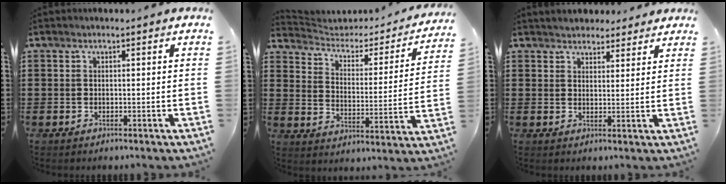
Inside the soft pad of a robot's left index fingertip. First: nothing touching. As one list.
[{"total": 2.5, "force": [2.2, 1.0, 0.6], "torque": [-0.031, -0.022, 0.027]}, {"total": 2.8, "force": [2.7, 0.9, -0.1], "torque": [-0.008, -0.002, 0.051]}]